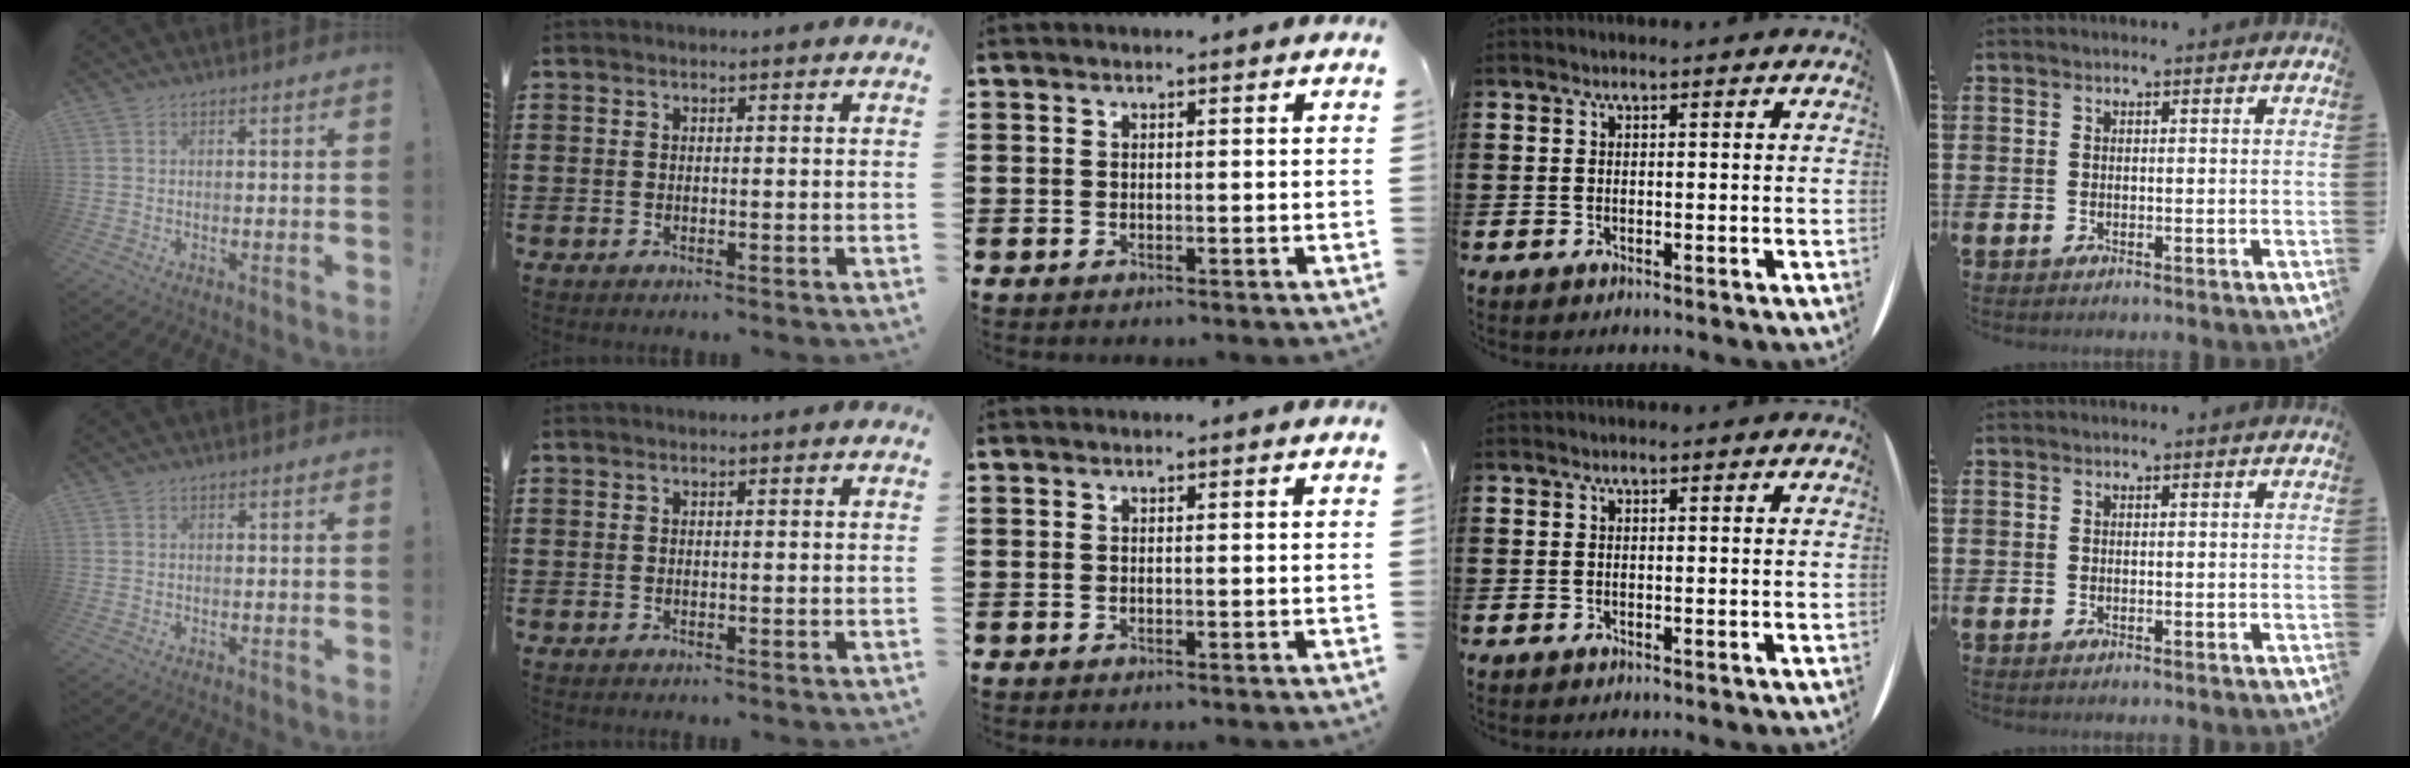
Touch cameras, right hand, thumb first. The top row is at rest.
{}